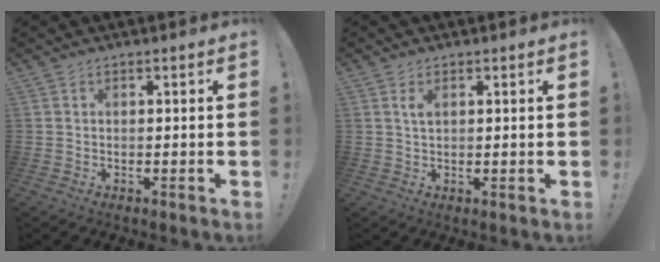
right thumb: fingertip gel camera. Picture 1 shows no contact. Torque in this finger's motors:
{"motor_torque": [-0.02, 0.21, 0.13, 0.10, -0.03]}